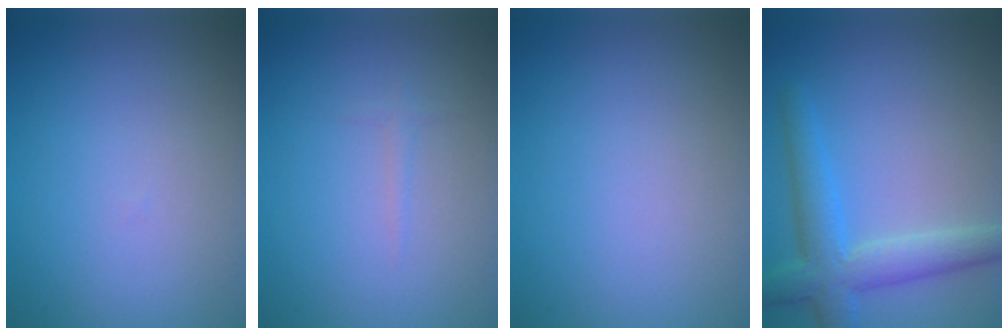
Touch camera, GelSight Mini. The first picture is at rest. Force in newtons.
{"total": 0.6, "press": 0.6, "slide": 0.0}
{"total": 0.0}
{"total": 4.8, "press": 4.8, "slide": 0.2}